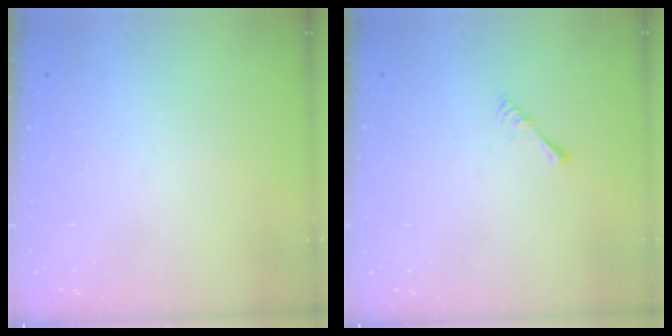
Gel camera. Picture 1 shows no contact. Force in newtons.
{"total": 1.6, "press": 1.6, "slide": 0.4}